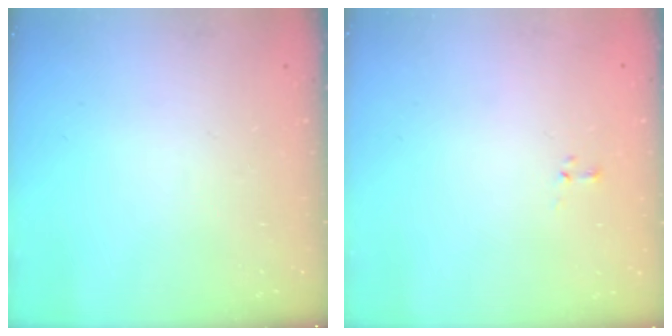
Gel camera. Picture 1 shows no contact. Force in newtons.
{"total": 0.0}